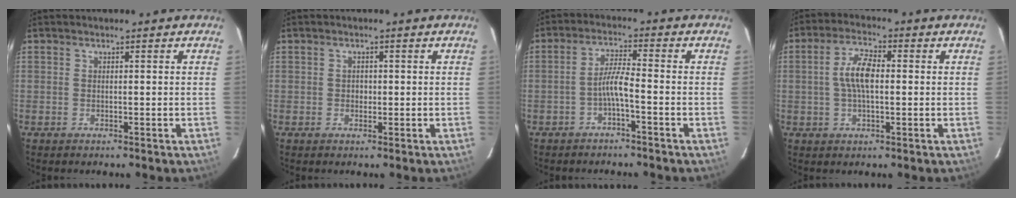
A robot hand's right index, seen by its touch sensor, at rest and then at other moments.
{"total": 1.2, "force": [0.0, 1.2, 0.4], "torque": [-0.003, 0.003, 0.001]}
{"total": 3.8, "force": [-2.0, -0.1, 3.2], "torque": [-0.069, 0.010, -0.037]}
{"total": 6.6, "force": [0.3, 2.7, 6.1], "torque": [-0.117, 0.012, 0.006]}